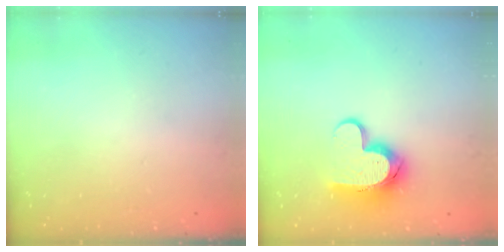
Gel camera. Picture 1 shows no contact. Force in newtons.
{"total": 12.4, "press": 12.3, "slide": 1.0}